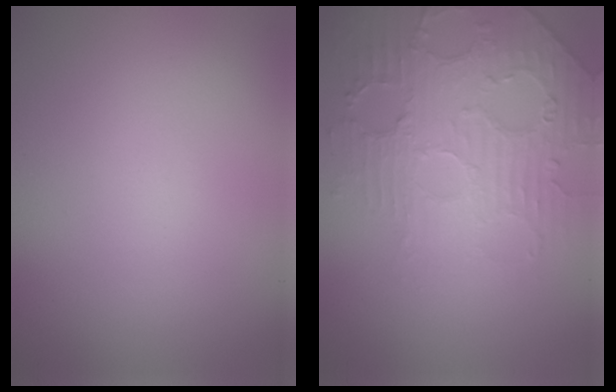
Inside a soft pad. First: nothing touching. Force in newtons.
{"total": 4.6, "press": 3.7, "slide": 2.7}